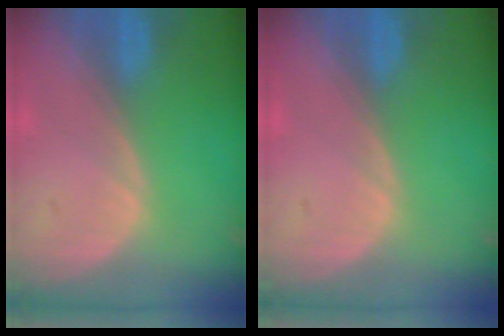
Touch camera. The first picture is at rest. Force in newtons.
{"total": 0.0}